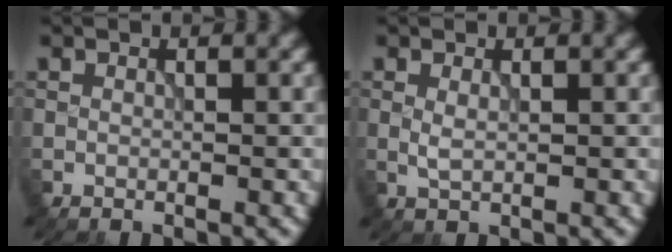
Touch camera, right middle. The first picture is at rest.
{"total": 1.0, "force": [0.2, 0.4, 0.9], "torque": [-0.024, -0.001, 0.006]}